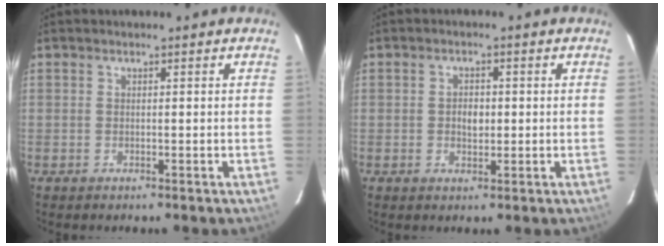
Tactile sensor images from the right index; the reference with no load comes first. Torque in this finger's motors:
{"motor_torque": [0.09, 0.15, 0.04, 0.01]}